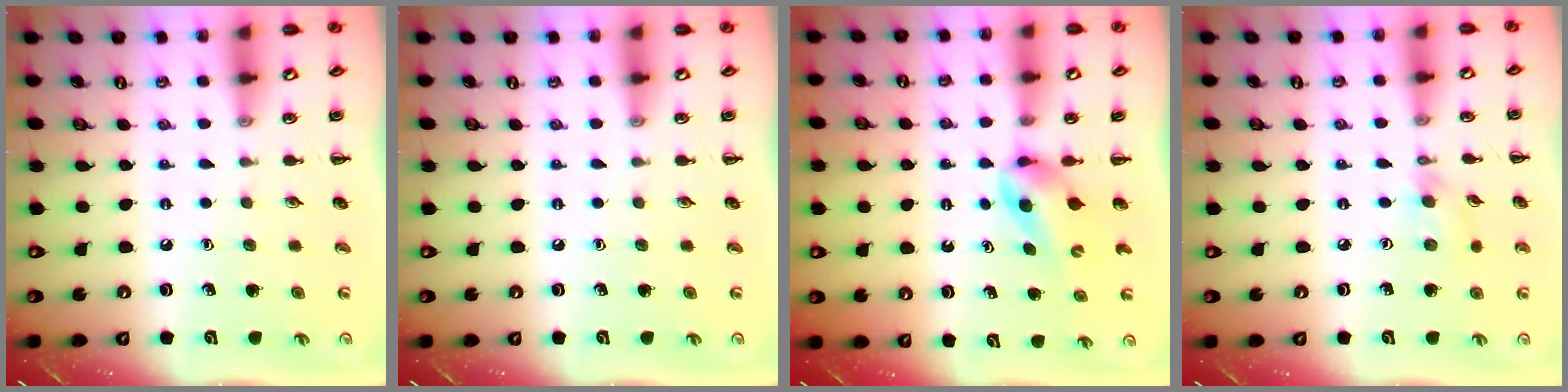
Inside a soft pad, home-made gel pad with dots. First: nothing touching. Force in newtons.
{"total": 0.0}
{"total": 3.1, "press": 3.0, "slide": 1.0}
{"total": 3.7, "press": 3.5, "slide": 1.3}